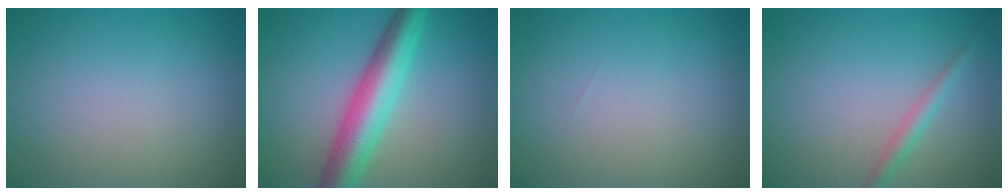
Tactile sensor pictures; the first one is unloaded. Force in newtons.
{"total": 6.6, "press": 6.6, "slide": 0.3}
{"total": 0.0}
{"total": 1.7, "press": 1.7, "slide": 0.1}